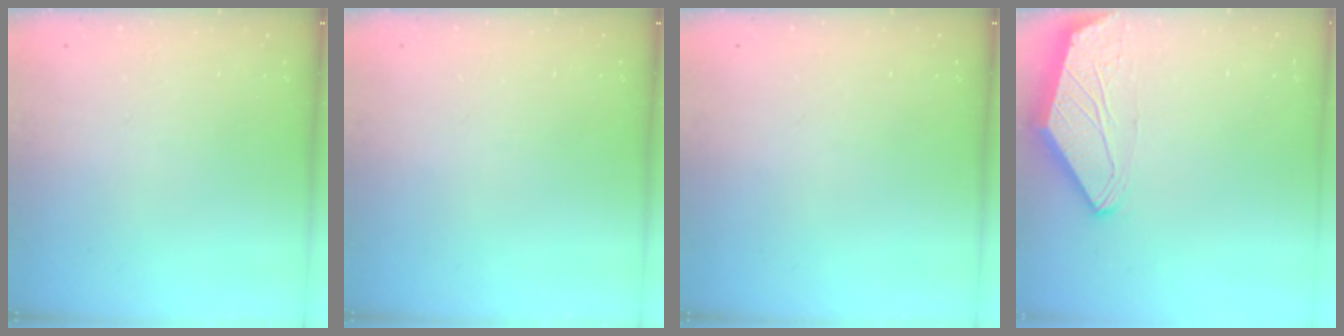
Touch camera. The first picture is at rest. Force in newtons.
{"total": 0.0}
{"total": 0.0}
{"total": 0.0}